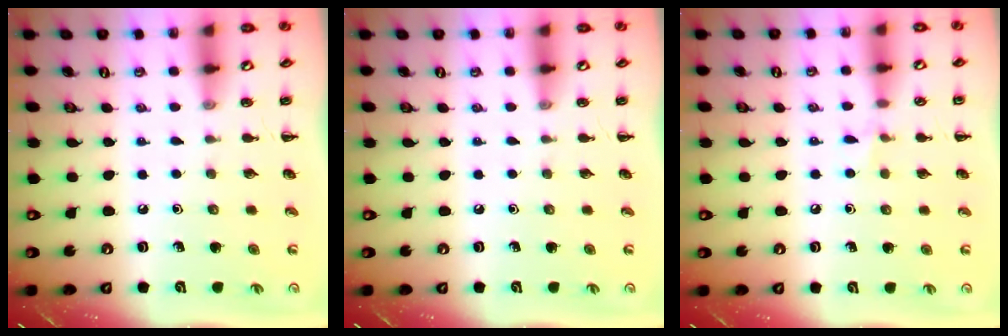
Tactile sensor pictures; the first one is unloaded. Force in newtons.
{"total": 0.0}
{"total": 4.2, "press": 4.0, "slide": 1.2}